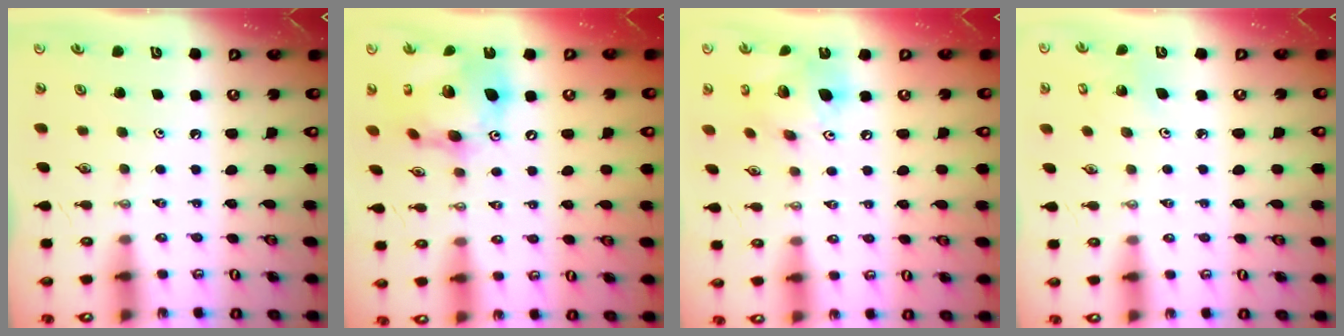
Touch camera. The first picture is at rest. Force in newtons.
{"total": 18.8, "press": 18.6, "slide": 2.1}
{"total": 16.8, "press": 16.4, "slide": 3.4}
{"total": 3.0, "press": 3.0, "slide": 0.1}